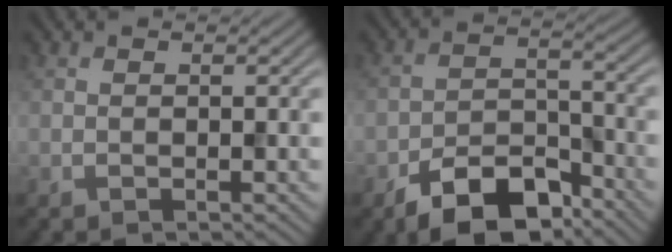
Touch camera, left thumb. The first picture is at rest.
{"total": 9.2, "force": [-6.5, 4.2, 5.1], "torque": [-0.079, -0.006, -0.125]}